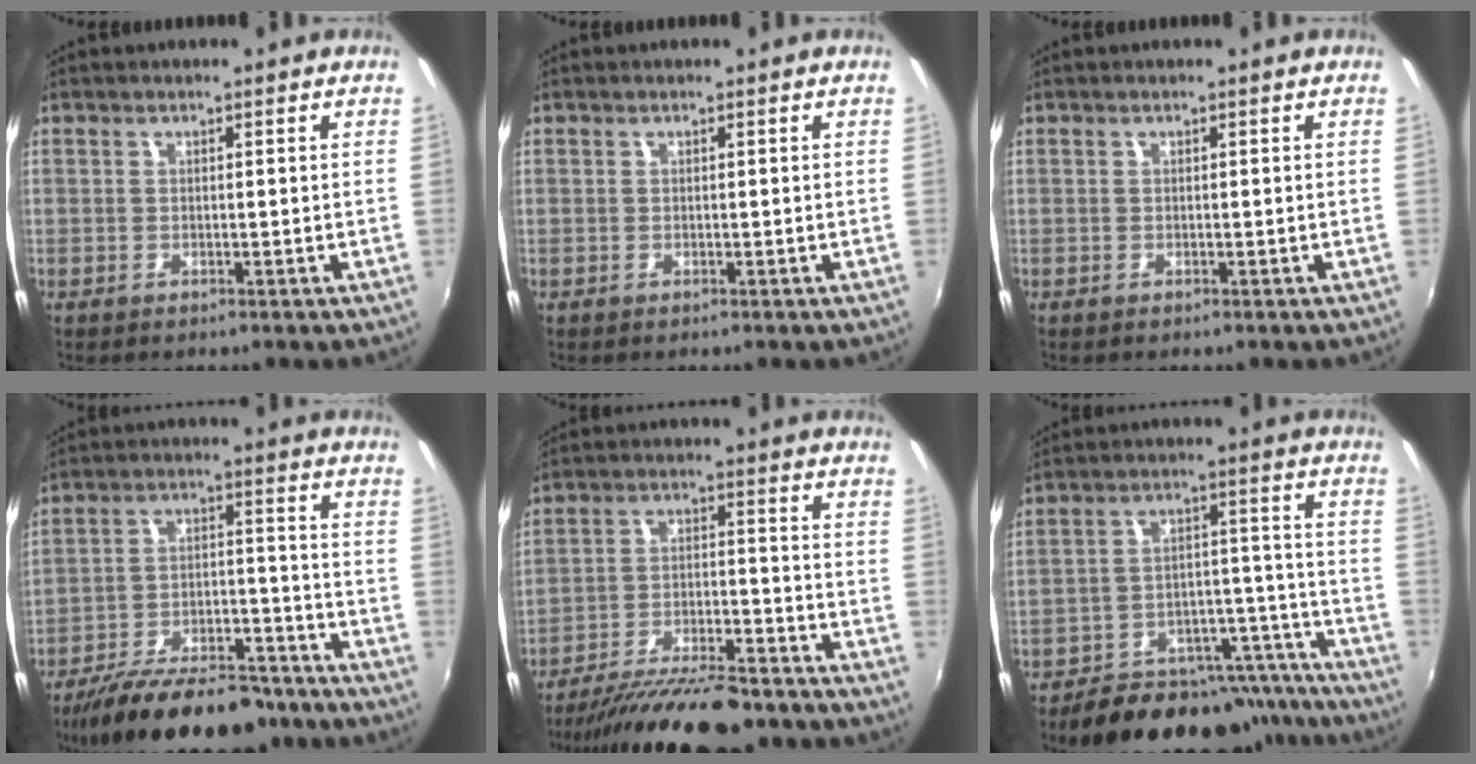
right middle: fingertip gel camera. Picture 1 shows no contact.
{"total": 0.0}
{"total": 0.0}
{"total": 22.8, "force": [-18.4, 7.5, 11.2], "torque": [-0.204, -0.015, -0.264]}
{"total": 18.5, "force": [-15.7, 4.0, 9.0], "torque": [-0.170, -0.031, -0.241]}
{"total": 25.0, "force": [-21.6, 9.1, 8.9], "torque": [-0.142, 0.039, -0.269]}